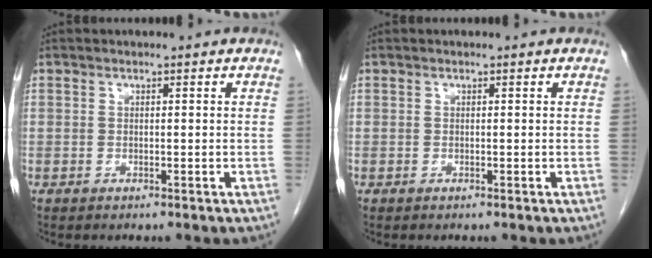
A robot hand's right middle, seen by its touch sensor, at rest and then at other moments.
{"total": 0.0}